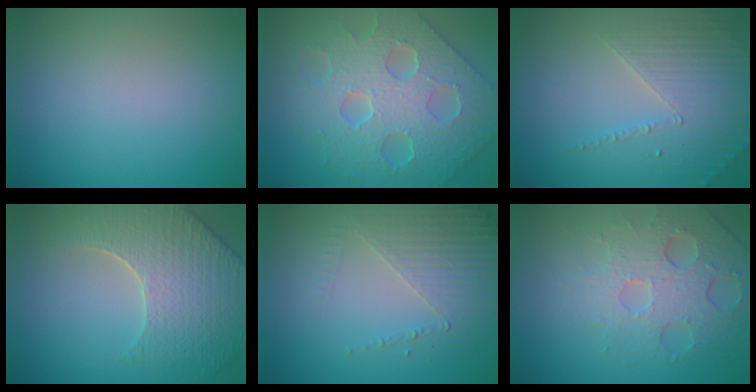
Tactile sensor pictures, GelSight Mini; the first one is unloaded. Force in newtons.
{"total": 7.9, "press": 6.5, "slide": 4.4}
{"total": 3.8, "press": 3.3, "slide": 1.9}
{"total": 7.2, "press": 5.6, "slide": 4.6}
{"total": 5.2, "press": 3.1, "slide": 4.2}
{"total": 4.9, "press": 4.1, "slide": 2.7}